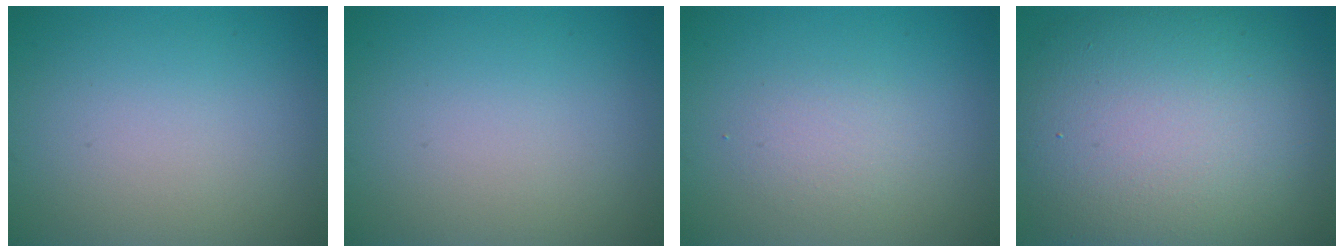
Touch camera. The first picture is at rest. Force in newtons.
{"total": 0.0}
{"total": 1.6, "press": 1.6, "slide": 0.1}
{"total": 14.0, "press": 13.9, "slide": 0.9}